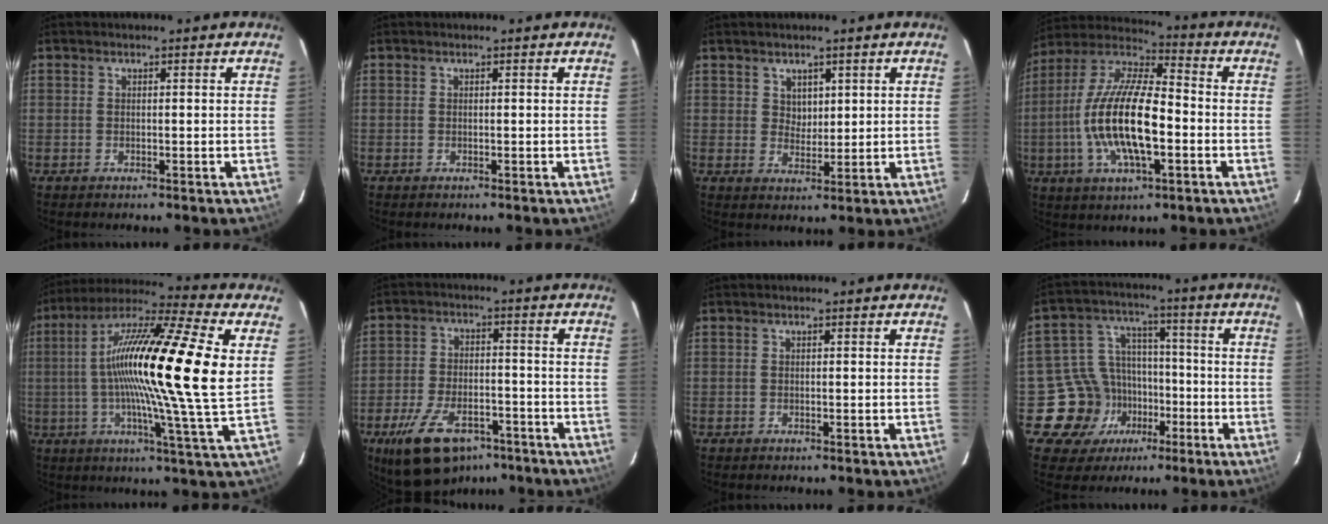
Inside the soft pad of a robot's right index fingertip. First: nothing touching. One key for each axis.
{"total": 0.0}
{"total": 3.2, "fx": 1.7, "fy": 2.6, "fz": 0.8, "tx": -0.007, "ty": 0.002, "tz": 0.033}
{"total": 18.3, "fx": -3.6, "fy": 6.3, "fz": 16.8, "tx": -0.333, "ty": -0.003, "tz": -0.072}
{"total": 22.7, "fx": 3.4, "fy": 0.3, "fz": 22.4, "tx": -0.380, "ty": 0.016, "tz": 0.028}
{"total": 15.0, "fx": -9.6, "fy": 7.6, "fz": 8.8, "tx": -0.186, "ty": -0.012, "tz": -0.158}
{"total": 0.0}
{"total": 12.2, "fx": -5.5, "fy": 10.6, "fz": 2.2, "tx": -0.061, "ty": 0.046, "tz": -0.075}